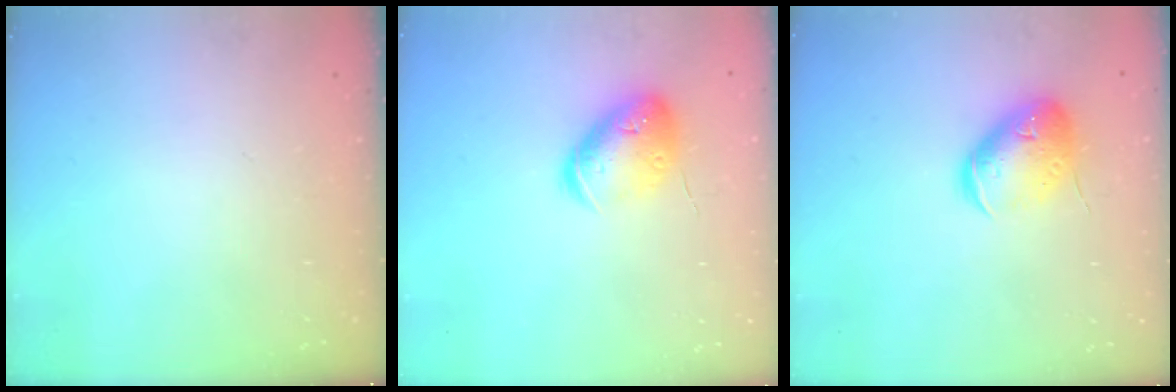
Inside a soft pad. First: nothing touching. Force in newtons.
{"total": 15.6, "press": 15.4, "slide": 2.5}
{"total": 14.9, "press": 14.7, "slide": 2.6}